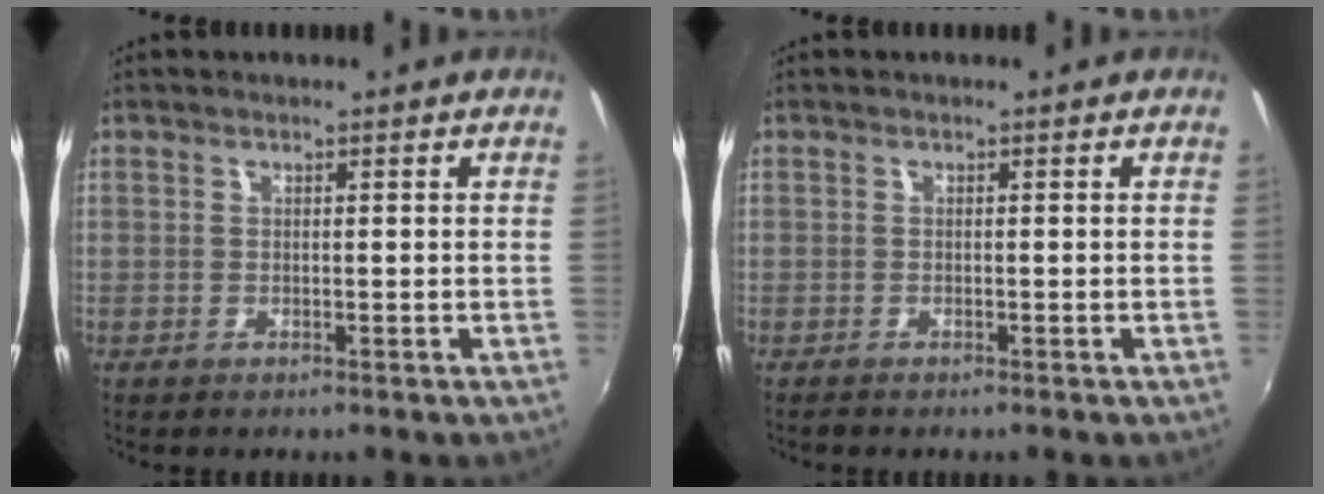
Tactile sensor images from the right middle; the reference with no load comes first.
{"total": 0.6, "force": [-0.6, 0.2, 0.1], "torque": [-0.004, -0.004, -0.013]}